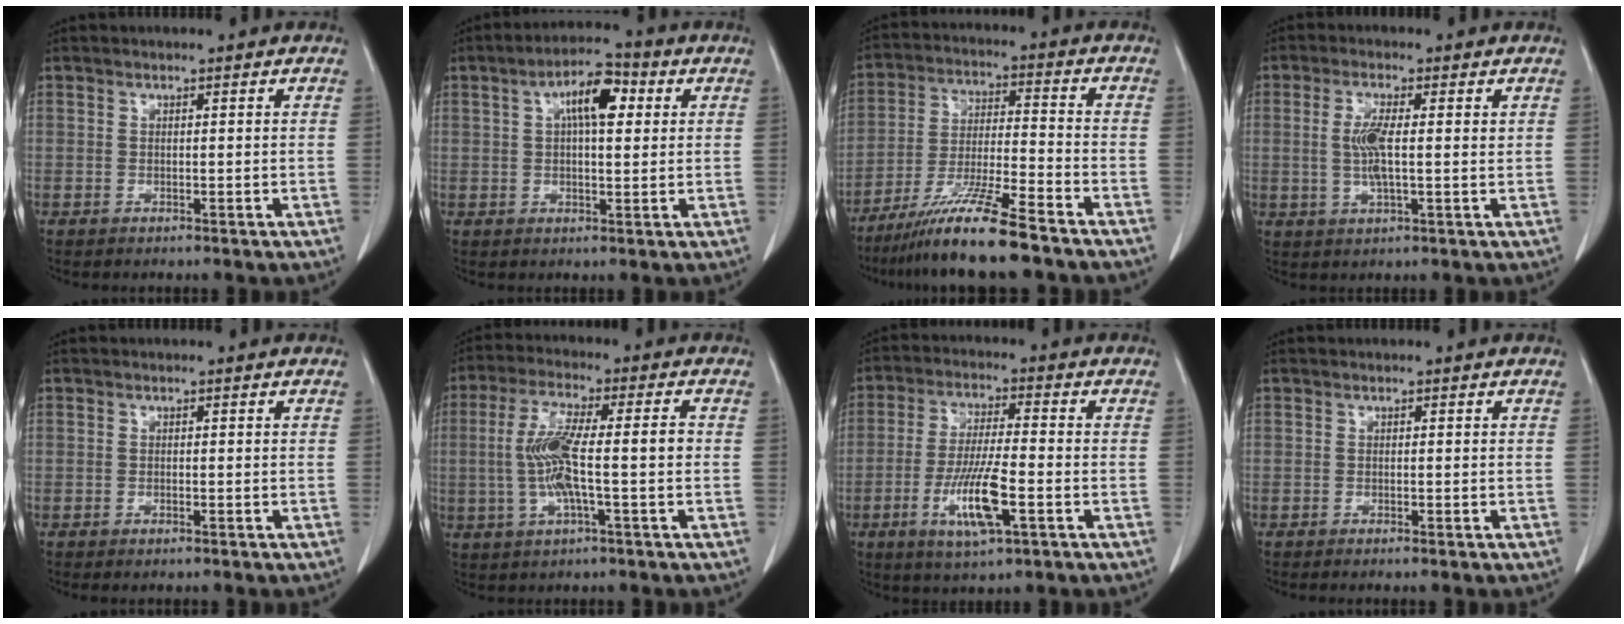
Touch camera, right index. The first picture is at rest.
{"total": 7.5, "force": [2.2, 2.6, 6.6], "torque": [-0.113, 0.021, 0.033]}
{"total": 12.5, "force": [-9.6, -0.5, 7.9], "torque": [-0.146, -0.027, -0.173]}
{"total": 5.2, "force": [0.7, 1.4, 4.9], "torque": [-0.098, 0.003, 0.012]}
{"total": 0.8, "force": [-0.6, 0.1, 0.5], "torque": [-0.014, -0.002, -0.007]}
{"total": 9.8, "force": [-0.9, 1.5, 9.6], "torque": [-0.191, 0.012, -0.018]}
{"total": 10.0, "force": [-3.5, 1.3, 9.3], "torque": [-0.180, -0.013, -0.064]}
{"total": 0.9, "force": [-0.7, -0.1, 0.5], "torque": [-0.009, 0.001, -0.010]}